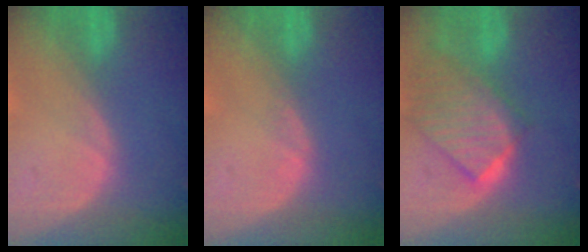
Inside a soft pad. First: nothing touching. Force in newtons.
{"total": 0.7, "press": 0.6, "slide": 0.4}
{"total": 9.9, "press": 8.7, "slide": 4.7}